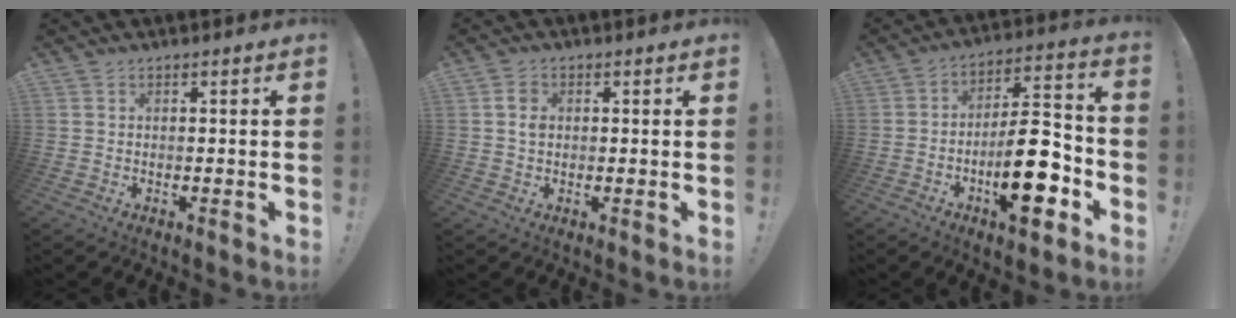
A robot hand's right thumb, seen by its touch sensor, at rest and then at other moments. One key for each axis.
{"total": 3.5, "fx": 0.6, "fy": 2.7, "fz": 2.1, "tx": -0.027, "ty": 0.001, "tz": 0.009}
{"total": 18.3, "fx": -6.4, "fy": 6.6, "fz": 15.9, "tx": -0.256, "ty": 0.038, "tz": -0.099}